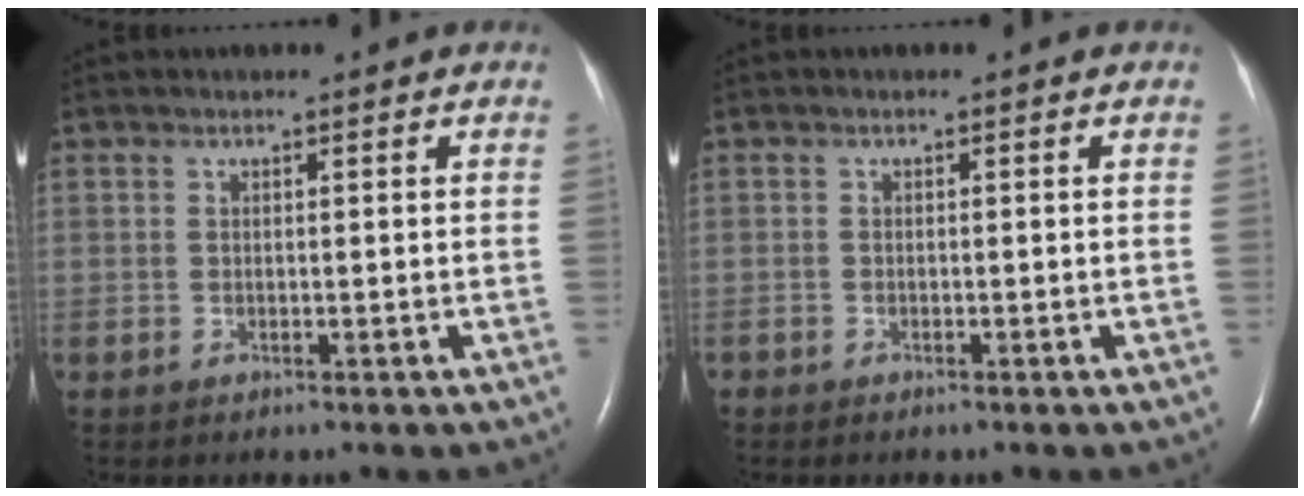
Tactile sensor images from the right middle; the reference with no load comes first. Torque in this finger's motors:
{"motor_torque": [0.81, -0.54, -0.08, -0.21]}